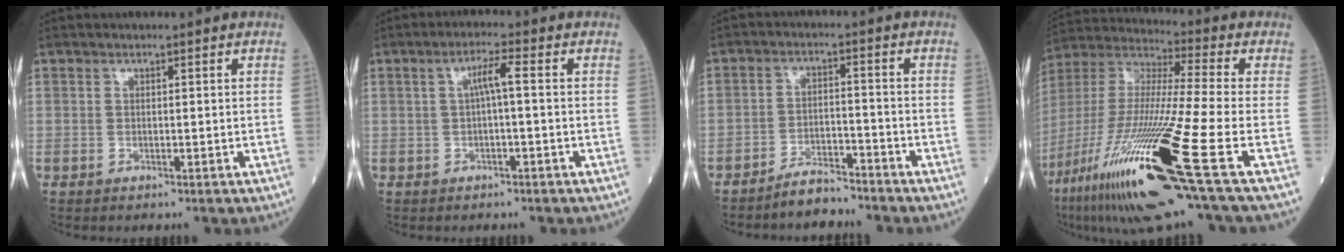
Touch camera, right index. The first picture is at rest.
{"total": 3.1, "force": [0.2, 0.2, 3.1], "torque": [-0.057, 0.010, 0.005]}
{"total": 4.2, "force": [-4.0, 0.9, 0.8], "torque": [-0.013, -0.005, -0.072]}
{"total": 26.0, "force": [-12.4, 0.2, 22.9], "torque": [-0.460, -0.063, -0.230]}